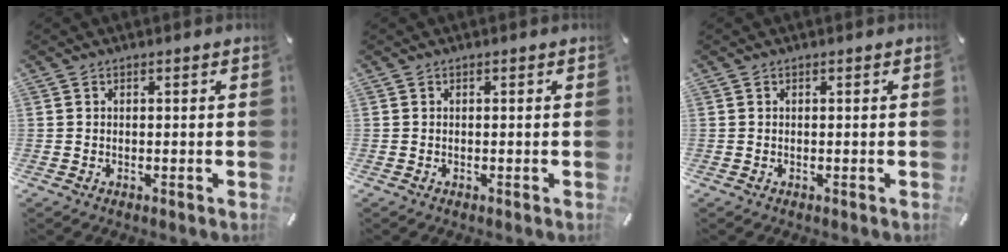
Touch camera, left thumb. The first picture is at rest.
{"total": 0.0}
{"total": 0.0}